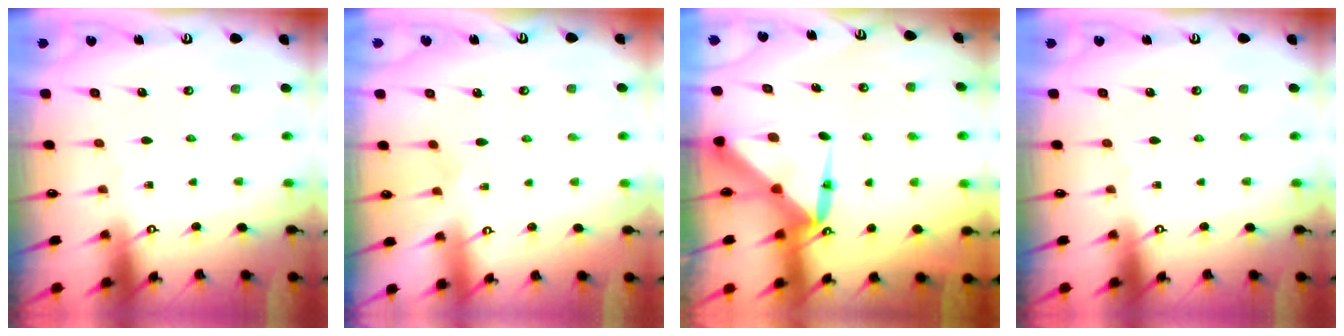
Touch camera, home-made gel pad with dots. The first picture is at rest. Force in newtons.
{"total": 2.8, "press": 2.8, "slide": 0.5}
{"total": 8.4, "press": 8.4, "slide": 0.7}
{"total": 0.0}